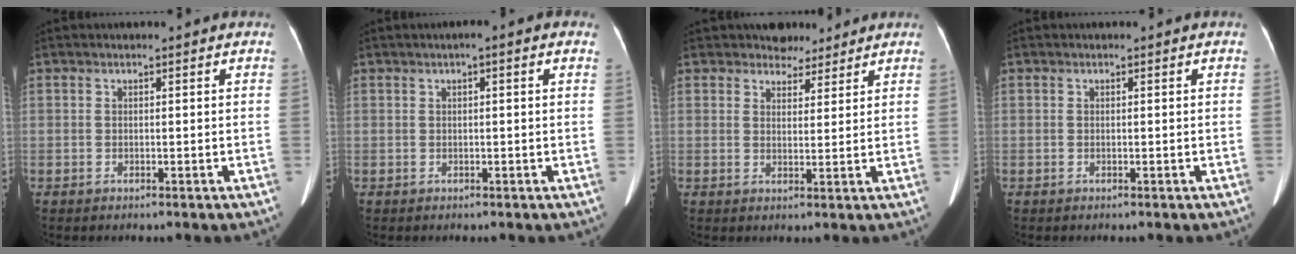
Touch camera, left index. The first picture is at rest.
{"total": 1.7, "force": [0.6, 0.3, 1.5], "torque": [-0.022, 0.017, 0.008]}
{"total": 3.6, "force": [3.1, 1.9, 0.3], "torque": [0.000, 0.001, 0.048]}
{"total": 0.0}